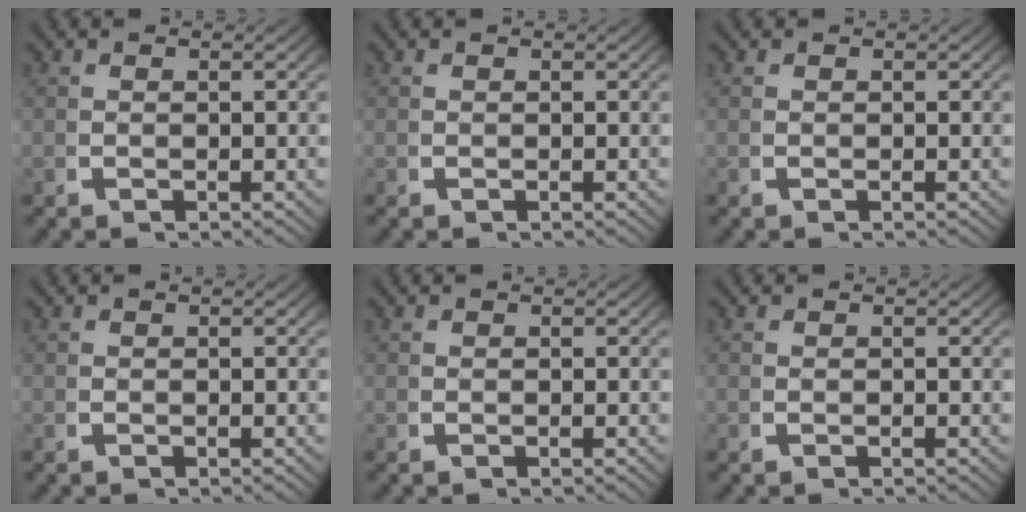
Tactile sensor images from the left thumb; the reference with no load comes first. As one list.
[{"total": 0.0}, {"total": 0.0}, {"total": 0.0}, {"total": 0.0}, {"total": 0.0}]